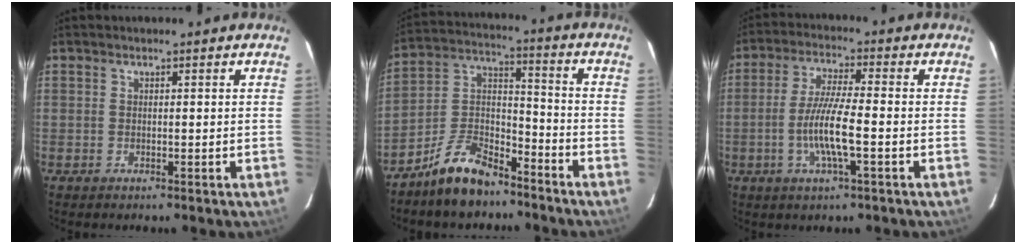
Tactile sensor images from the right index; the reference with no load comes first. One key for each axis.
{"total": 11.9, "fx": -8.8, "fy": 5.2, "fz": 6.1, "tx": -0.135, "ty": 0.039, "tz": -0.161}
{"total": 8.7, "fx": -2.4, "fy": 0.7, "fz": 8.3, "tx": -0.162, "ty": -0.005, "tz": -0.047}